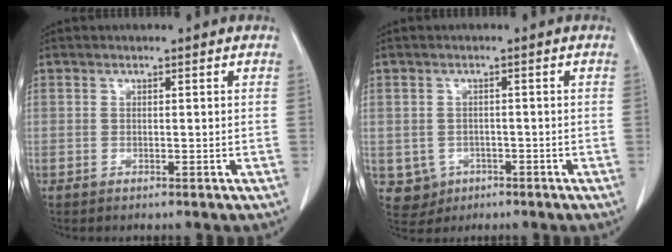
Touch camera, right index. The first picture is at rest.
{"total": 4.1, "force": [-1.2, 3.9, 0.4], "torque": [-0.002, 0.007, -0.009]}